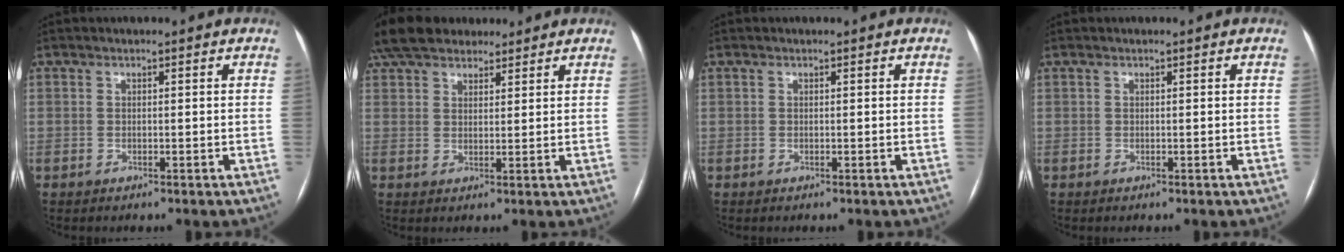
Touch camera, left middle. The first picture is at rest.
{"total": 11.9, "force": [9.8, 5.1, 4.5], "torque": [-0.078, 0.046, 0.167]}
{"total": 0.0}
{"total": 0.0}